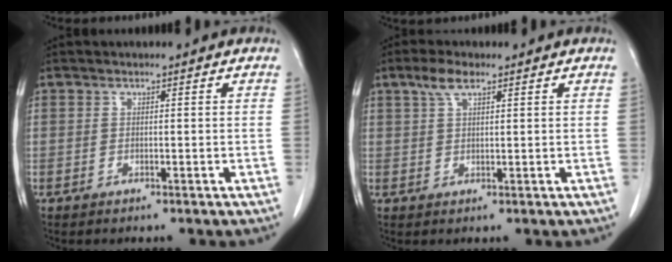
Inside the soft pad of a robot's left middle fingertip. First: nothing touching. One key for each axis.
{"total": 3.4, "fx": 2.2, "fy": 0.9, "fz": 2.5, "tx": -0.058, "ty": 0.009, "tz": 0.046}